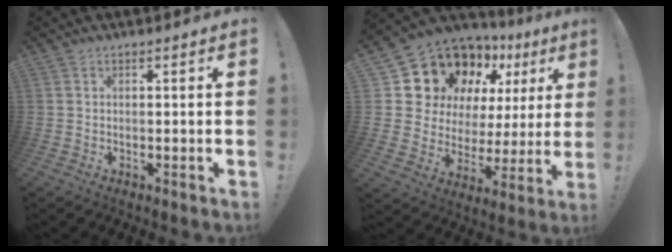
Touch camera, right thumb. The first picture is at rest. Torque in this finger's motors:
{"motor_torque": [0.52, 0.61, 0.07, 0.29, 0.31]}